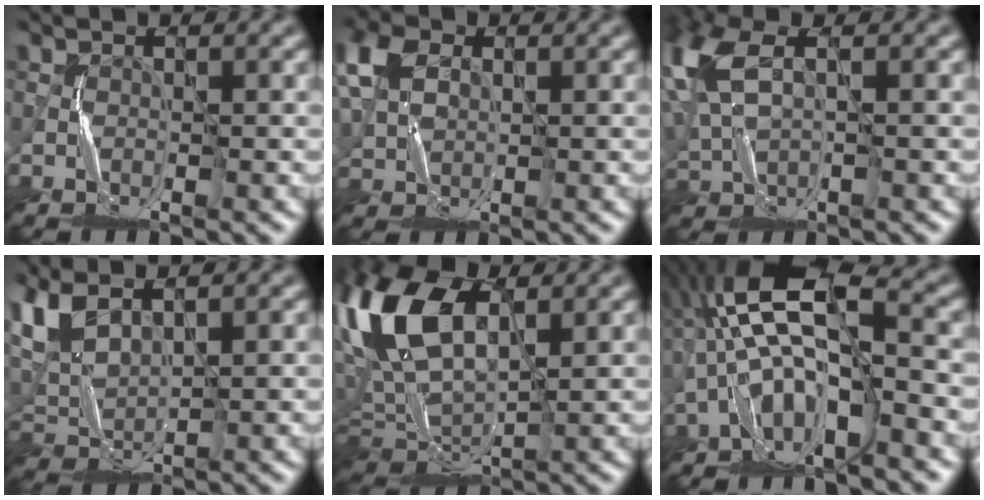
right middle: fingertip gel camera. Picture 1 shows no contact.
{"total": 4.5, "force": [2.1, 3.1, 2.4], "torque": [-0.066, 0.014, 0.040]}
{"total": 6.7, "force": [2.6, 3.4, 5.1], "torque": [-0.153, 0.013, 0.054]}
{"total": 5.0, "force": [3.6, 2.2, 2.7], "torque": [-0.077, 0.011, 0.077]}
{"total": 12.5, "force": [4.8, 6.5, 9.5], "torque": [-0.221, 0.024, 0.089]}
{"total": 10.3, "force": [-1.4, 4.0, 9.4], "torque": [-0.172, 0.026, -0.028]}